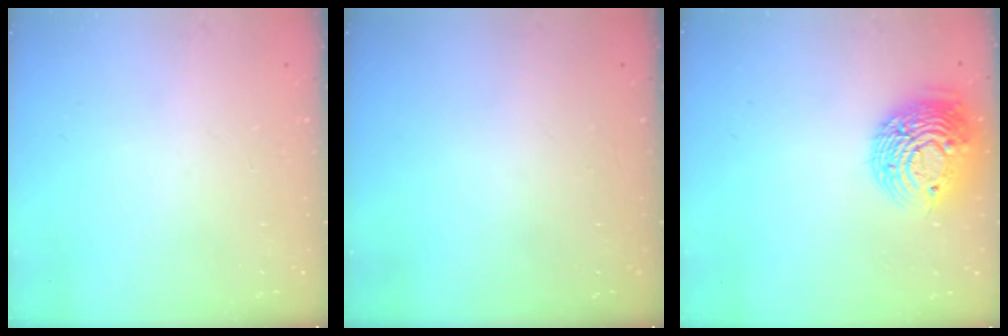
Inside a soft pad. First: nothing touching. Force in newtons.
{"total": 0.0}
{"total": 13.9, "press": 13.8, "slide": 1.0}